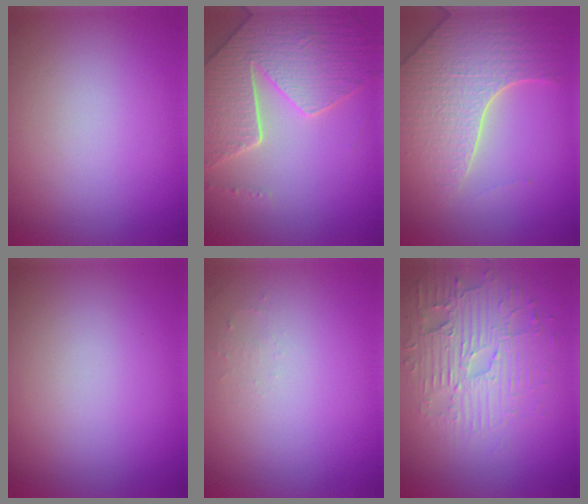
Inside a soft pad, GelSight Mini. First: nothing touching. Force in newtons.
{"total": 8.2, "press": 5.9, "slide": 5.6}
{"total": 6.2, "press": 5.2, "slide": 3.4}
{"total": 0.0}
{"total": 0.8, "press": 0.8, "slide": 0.3}
{"total": 4.1, "press": 3.8, "slide": 1.5}